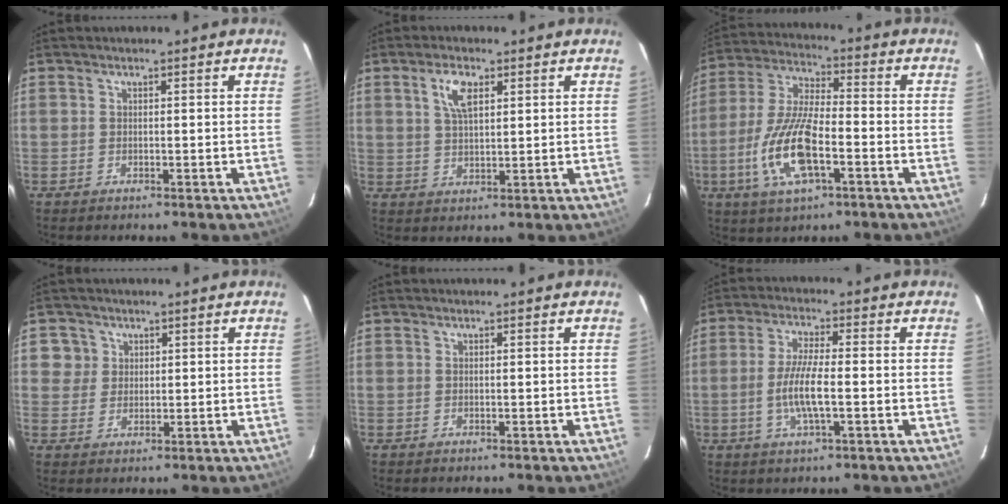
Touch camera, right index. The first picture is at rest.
{"total": 5.3, "force": [2.4, 2.3, 4.1], "torque": [-0.077, 0.009, 0.047]}
{"total": 14.6, "force": [-5.2, 4.9, 12.7], "torque": [-0.273, -0.007, -0.101]}
{"total": 3.1, "force": [0.8, 3.0, 0.2], "torque": [0.013, 0.021, 0.013]}
{"total": 0.0}
{"total": 7.3, "force": [-1.8, 1.2, 7.0], "torque": [-0.140, -0.001, -0.037]}